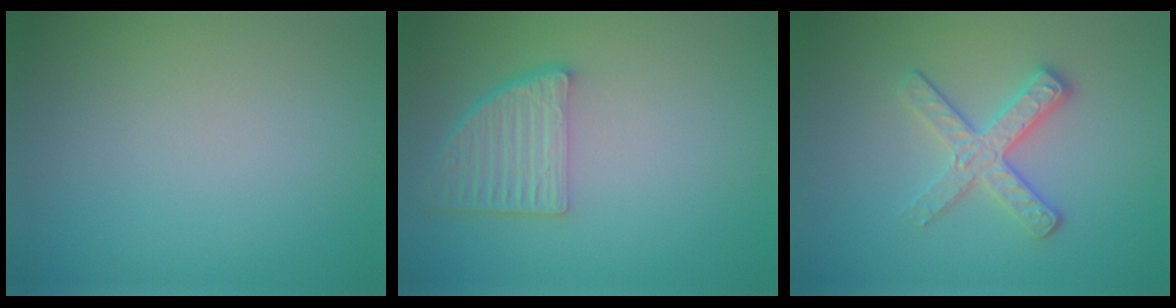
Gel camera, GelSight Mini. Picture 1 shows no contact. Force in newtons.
{"total": 4.5, "press": 3.4, "slide": 2.9}
{"total": 3.2, "press": 2.8, "slide": 1.5}